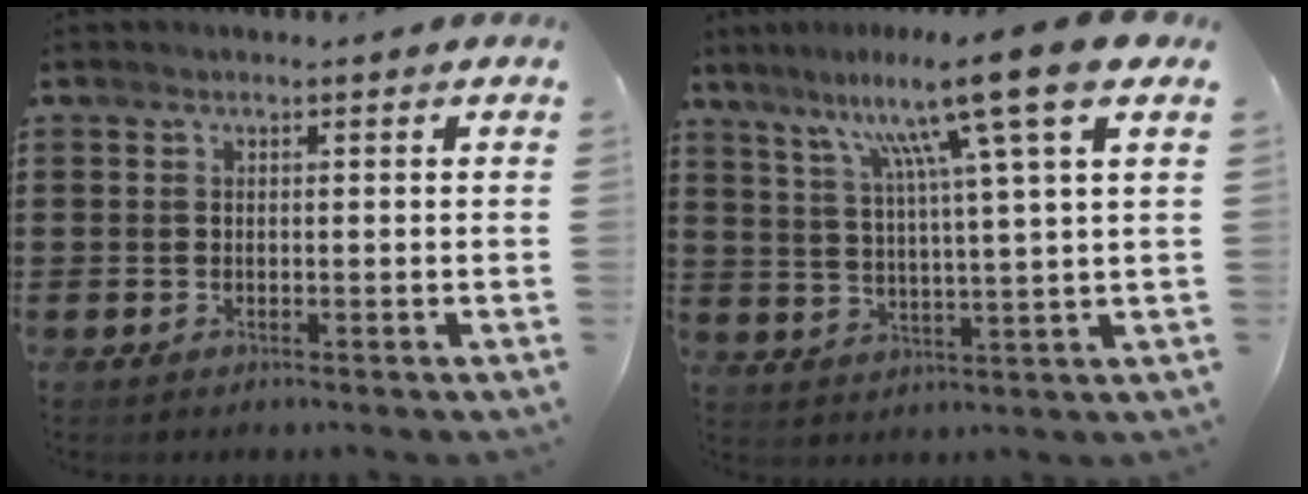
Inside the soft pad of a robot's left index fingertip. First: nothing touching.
{"total": 12.9, "force": [8.0, -1.0, 10.1], "torque": [-0.202, -0.028, 0.117]}